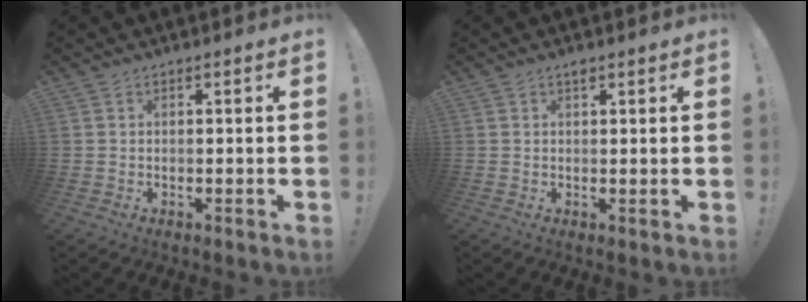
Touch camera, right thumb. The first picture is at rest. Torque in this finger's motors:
{"motor_torque": [-0.21, -0.08, -0.08, 0.15, -0.02]}